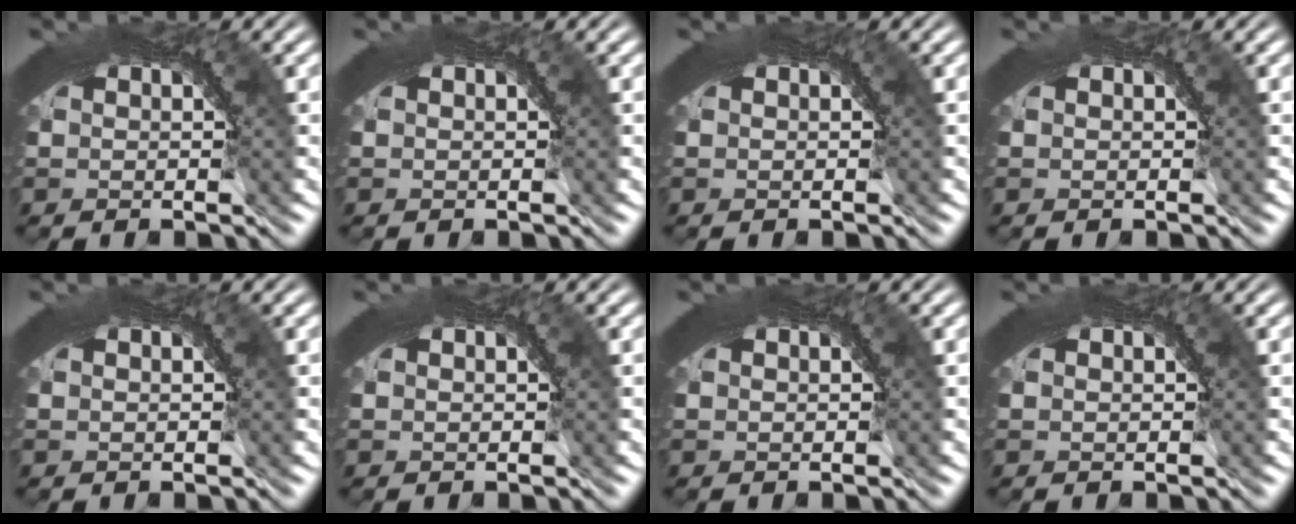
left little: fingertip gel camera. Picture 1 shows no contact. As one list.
[{"total": 0.0}, {"total": 0.5, "force": [0.1, 0.2, 0.4], "torque": [-0.004, 0.000, 0.001]}, {"total": 0.7, "force": [-0.3, -0.3, -0.6], "torque": [0.008, -0.001, -0.004]}, {"total": 0.0}, {"total": 0.0}, {"total": 0.7, "force": [0.2, 0.3, 0.6], "torque": [-0.006, 0.000, 0.003]}, {"total": 0.0}]